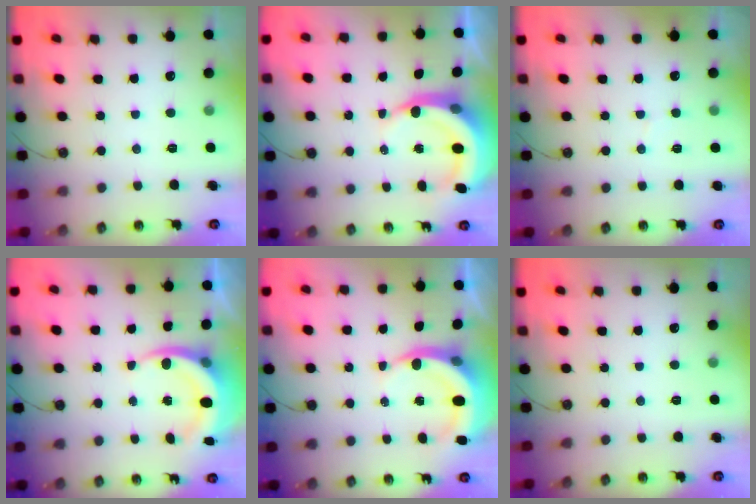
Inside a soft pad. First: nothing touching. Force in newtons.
{"total": 7.9, "press": 7.8, "slide": 1.1}
{"total": 3.6, "press": 3.5, "slide": 0.9}
{"total": 7.2, "press": 7.0, "slide": 1.8}
{"total": 7.8, "press": 7.7, "slide": 1.2}
{"total": 0.0}